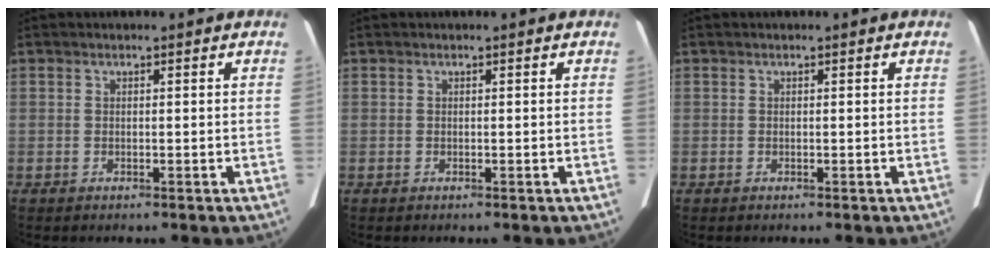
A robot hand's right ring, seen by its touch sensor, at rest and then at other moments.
{"total": 0.0}
{"total": 0.0}